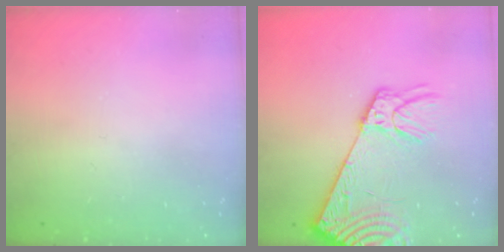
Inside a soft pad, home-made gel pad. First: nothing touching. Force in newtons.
{"total": 21.2, "press": 20.7, "slide": 4.6}